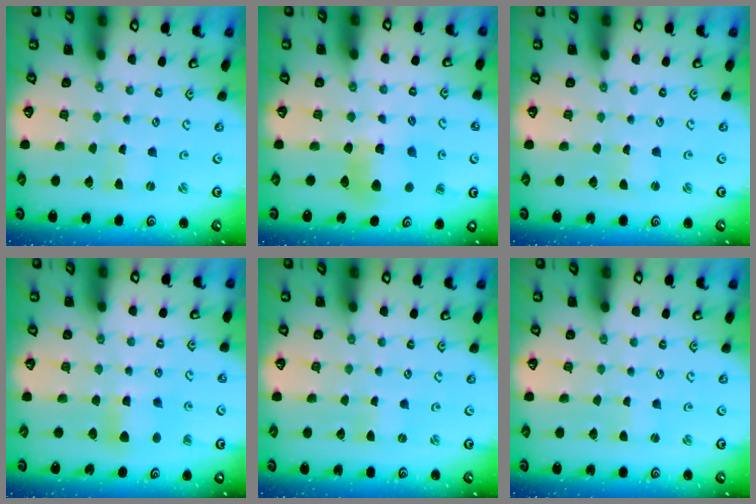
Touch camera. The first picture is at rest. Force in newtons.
{"total": 8.9, "press": 8.9, "slide": 0.9}
{"total": 0.0}
{"total": 5.9, "press": 5.8, "slide": 0.4}
{"total": 0.0}
{"total": 0.7, "press": 0.7, "slide": 0.1}